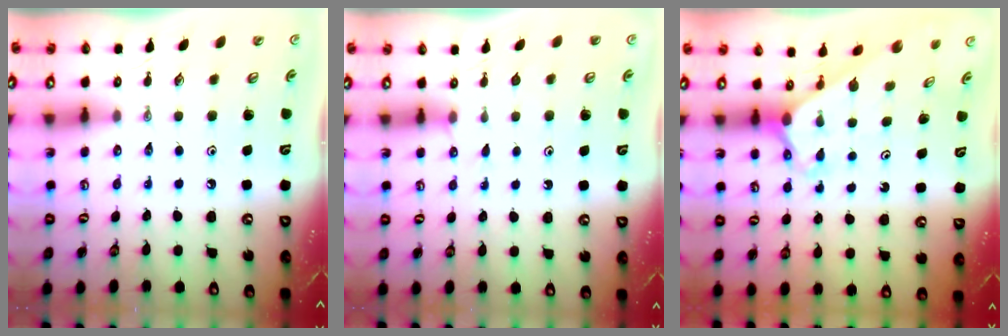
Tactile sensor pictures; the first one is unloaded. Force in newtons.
{"total": 2.1, "press": 2.1, "slide": 0.3}
{"total": 2.3, "press": 2.3, "slide": 0.1}